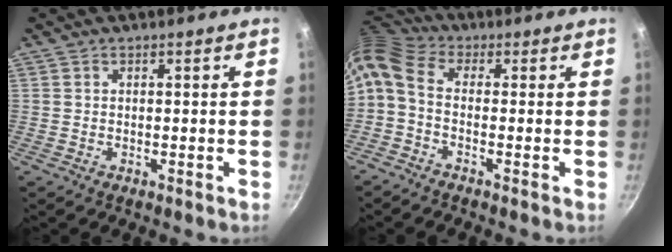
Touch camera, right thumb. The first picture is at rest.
{"total": 8.1, "force": [0.1, 5.0, 6.4], "torque": [-0.138, 0.029, -0.016]}